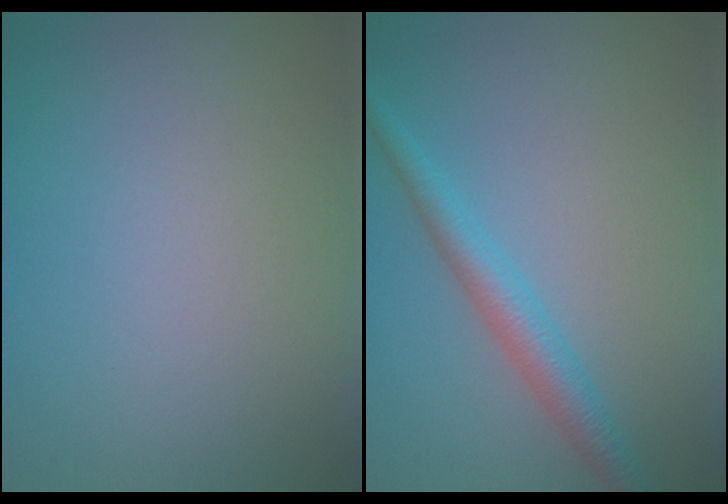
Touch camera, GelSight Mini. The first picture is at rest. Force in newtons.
{"total": 2.9, "press": 2.9, "slide": 0.1}